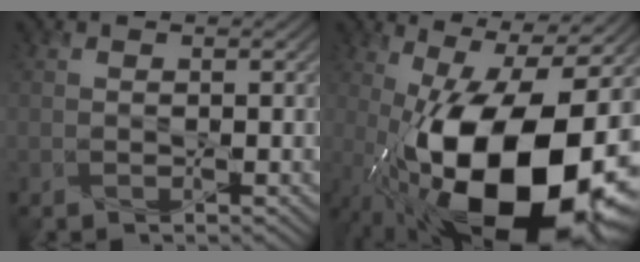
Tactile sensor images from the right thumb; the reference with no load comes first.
{"total": 21.4, "force": [-6.2, 8.5, 18.7], "torque": [-0.300, -0.013, -0.095]}